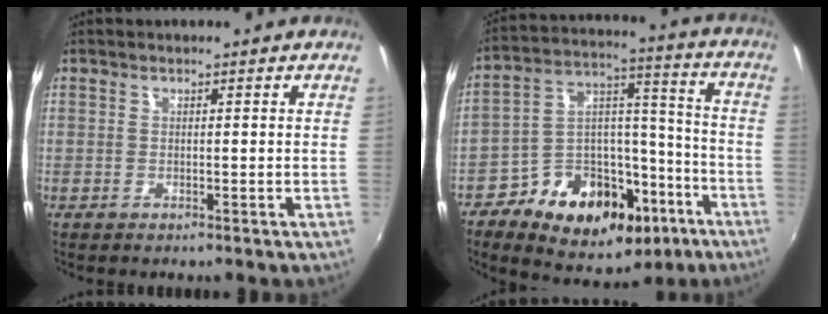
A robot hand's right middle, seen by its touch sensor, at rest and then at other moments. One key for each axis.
{"total": 19.8, "fx": -10.8, "fy": 12.8, "fz": 10.5, "tx": -0.187, "ty": 0.054, "tz": -0.148}